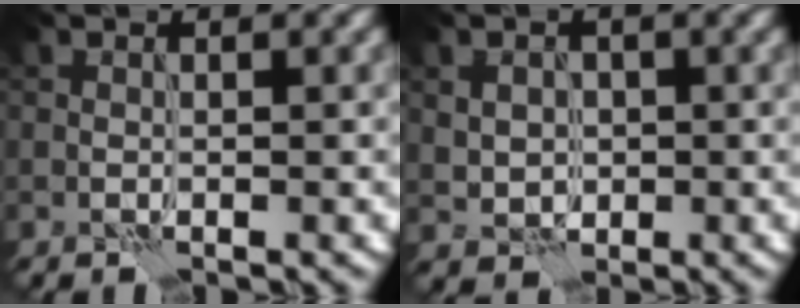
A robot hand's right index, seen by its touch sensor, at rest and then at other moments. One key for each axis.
{"total": 2.0, "fx": 0.0, "fy": 1.8, "fz": 0.8, "tx": -0.019, "ty": -0.002, "tz": 0.005}